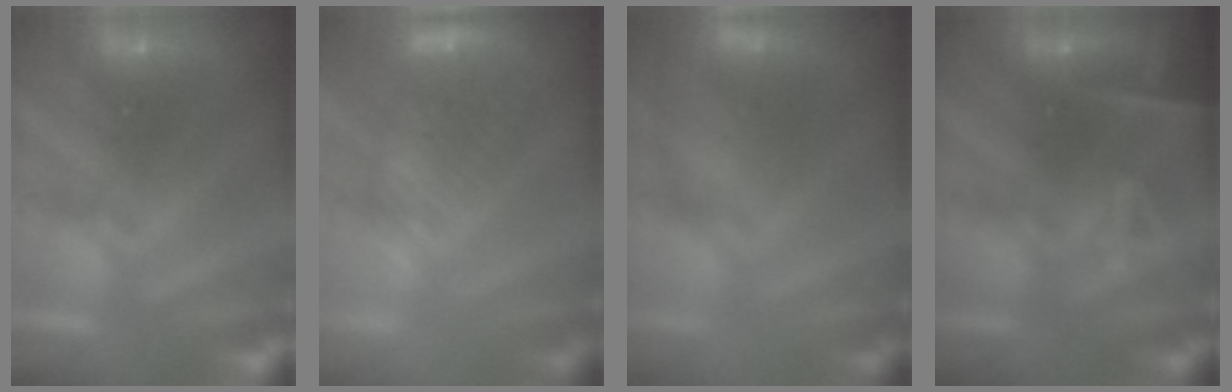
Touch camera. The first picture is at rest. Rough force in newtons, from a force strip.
{"total": 5.0}
{"total": 3.2}
{"total": 9.1}